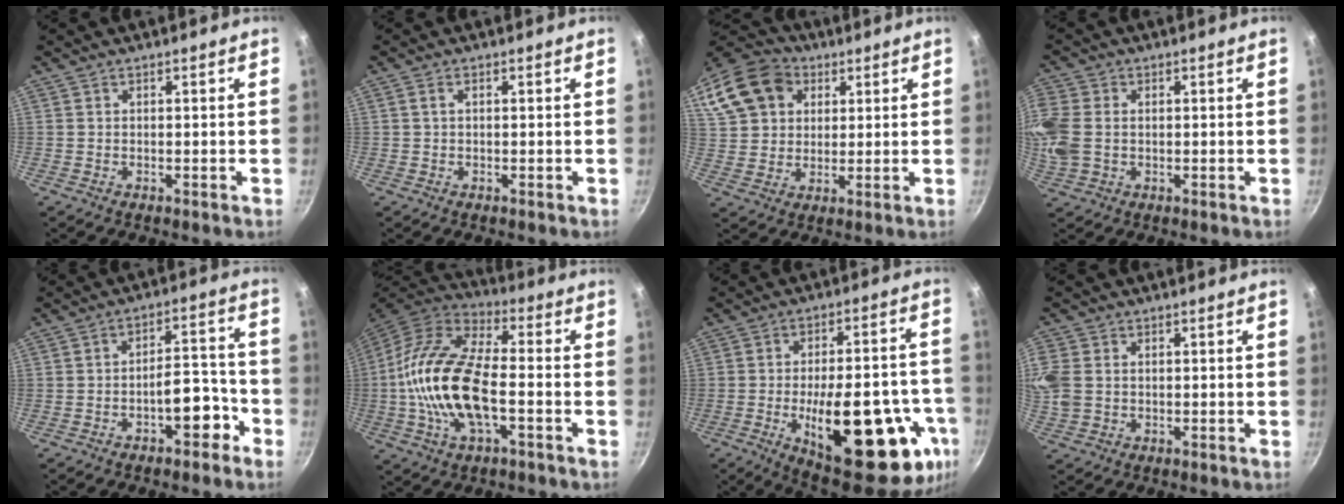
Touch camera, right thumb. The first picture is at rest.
{"total": 1.2, "force": [0.2, 0.7, 1.0], "torque": [-0.018, 0.005, 0.003]}
{"total": 18.0, "force": [7.1, 13.8, 9.1], "torque": [-0.183, 0.025, 0.126]}
{"total": 9.9, "force": [0.5, 7.5, 6.4], "torque": [-0.150, 0.007, 0.007]}
{"total": 7.8, "force": [-4.0, 3.6, 5.6], "torque": [-0.050, 0.058, -0.046]}
{"total": 20.1, "force": [-3.0, 9.7, 17.3], "torque": [-0.325, 0.035, -0.070]}
{"total": 28.0, "force": [-9.1, 11.3, 23.9], "torque": [-0.281, 0.018, -0.111]}
{"total": 8.8, "force": [1.1, 7.1, 5.2], "torque": [-0.121, 0.008, 0.023]}